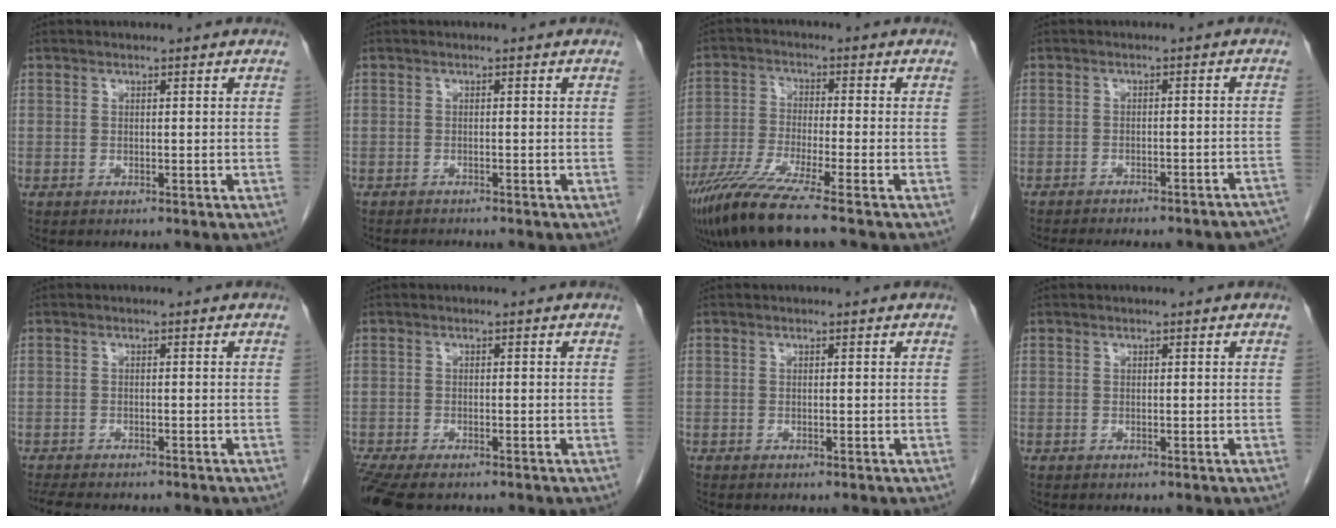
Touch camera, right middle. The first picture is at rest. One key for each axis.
{"total": 2.1, "fx": -2.0, "fy": -0.3, "fz": 0.5, "tx": -0.010, "ty": -0.007, "tz": -0.030}
{"total": 10.0, "fx": -7.6, "fy": -1.1, "fz": 6.5, "tx": -0.122, "ty": -0.035, "tz": -0.136}
{"total": 18.5, "fx": -16.8, "fy": 3.7, "fz": 6.8, "tx": -0.093, "ty": 0.003, "tz": -0.193}
{"total": 7.4, "fx": -6.4, "fy": 1.6, "fz": 3.3, "tx": -0.053, "ty": -0.011, "tz": -0.092}
{"total": 7.7, "fx": -5.7, "fy": 2.7, "fz": 4.3, "tx": -0.086, "ty": -0.015, "tz": -0.095}
{"total": 0.0}
{"total": 0.0}